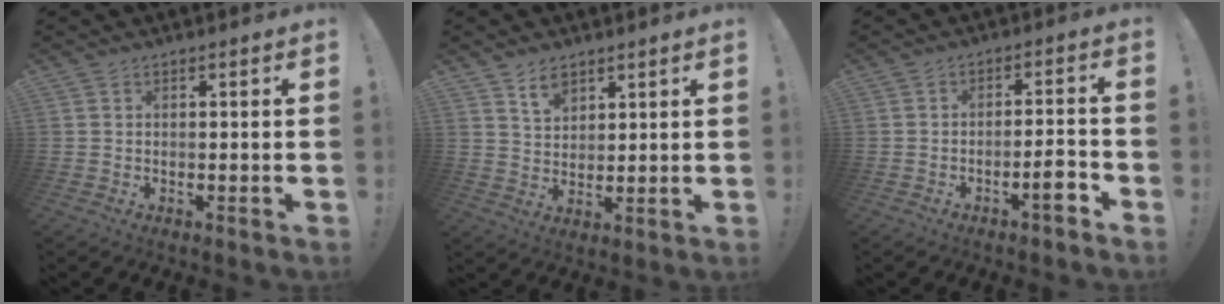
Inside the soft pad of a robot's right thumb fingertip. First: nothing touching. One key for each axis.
{"total": 6.1, "fx": 4.3, "fy": 3.7, "fz": 2.3, "tx": -0.036, "ty": -0.021, "tz": 0.079}
{"total": 5.7, "fx": -3.8, "fy": 1.5, "fz": 3.9, "tx": -0.054, "ty": 0.016, "tz": -0.066}